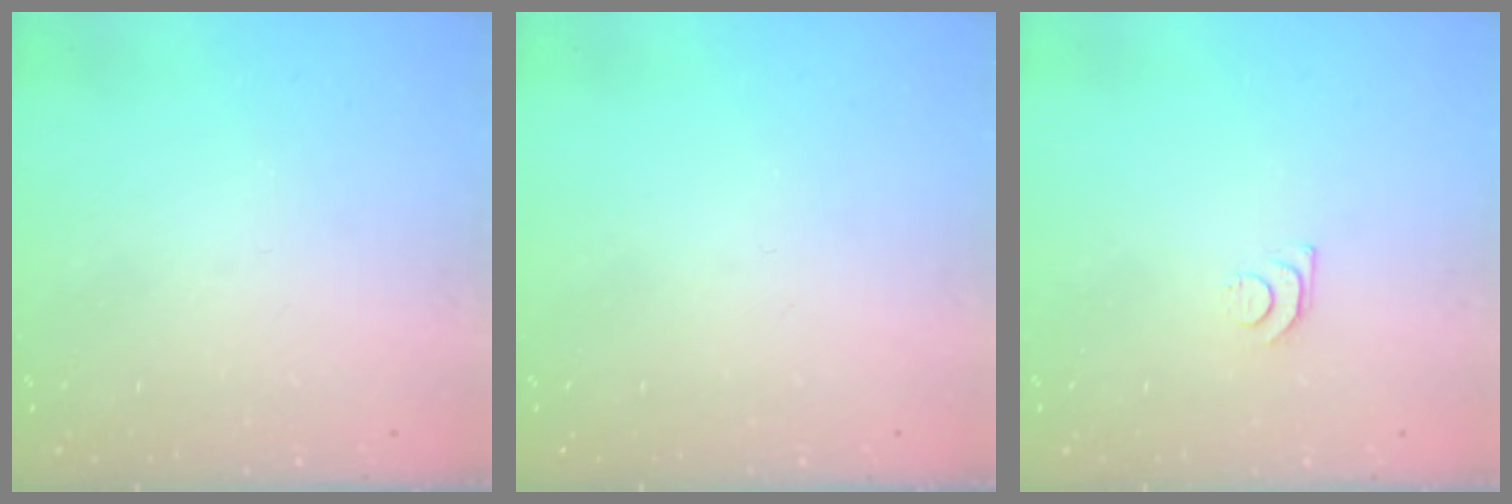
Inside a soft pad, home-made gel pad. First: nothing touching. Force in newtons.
{"total": 0.0}
{"total": 4.1, "press": 4.1, "slide": 0.5}